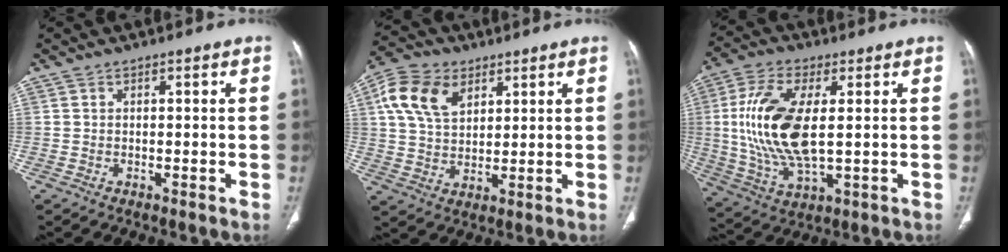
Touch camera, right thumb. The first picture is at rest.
{"total": 11.8, "force": [4.9, 7.8, 7.4], "torque": [-0.130, -0.004, 0.093]}
{"total": 16.7, "force": [1.5, 7.4, 14.9], "torque": [-0.313, -0.008, 0.036]}